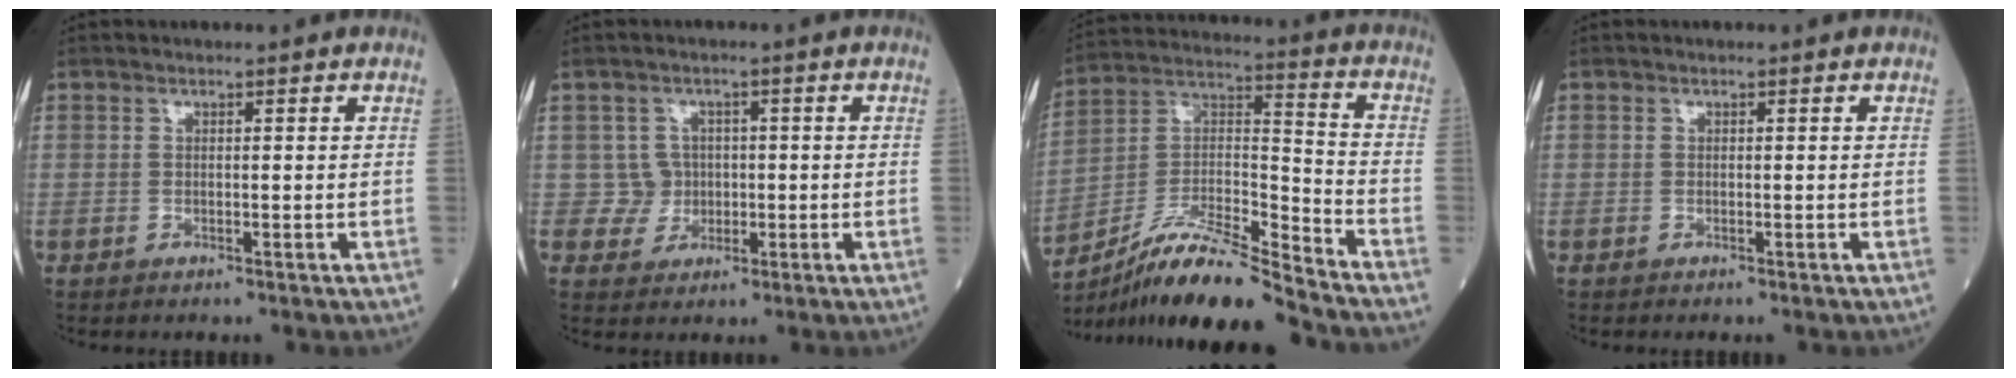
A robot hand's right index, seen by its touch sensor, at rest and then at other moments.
{"total": 3.5, "force": [0.1, 3.5, -0.2], "torque": [0.019, 0.009, 0.000]}
{"total": 15.9, "force": [-14.0, 0.3, 7.6], "torque": [-0.142, 0.018, -0.251]}
{"total": 0.0}